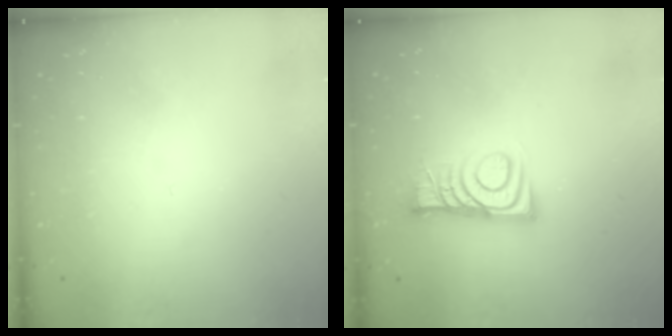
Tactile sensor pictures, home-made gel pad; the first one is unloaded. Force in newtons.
{"total": 9.1, "press": 9.1, "slide": 0.4}